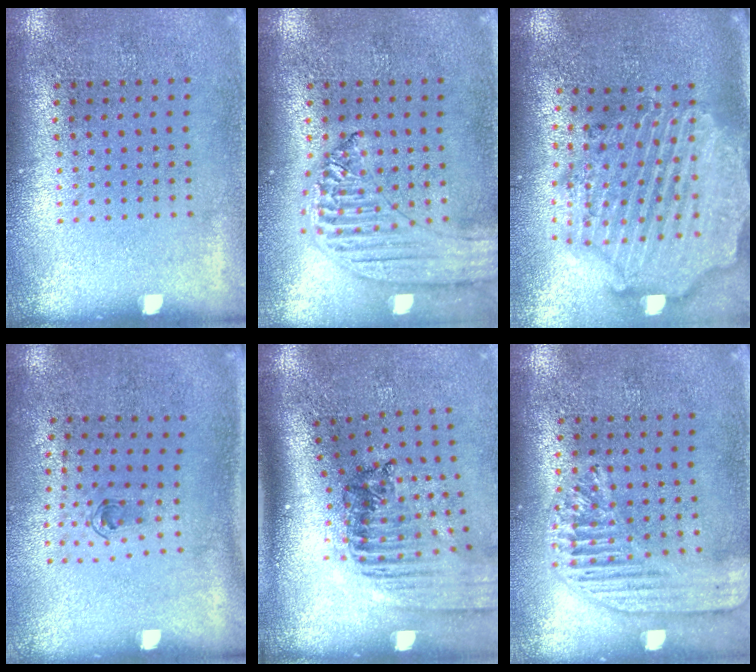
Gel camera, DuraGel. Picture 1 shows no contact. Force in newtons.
{"total": 1.3, "press": 1.3, "slide": 0.1}
{"total": 3.4, "press": 2.9, "slide": 1.8}
{"total": 0.7, "press": 0.4, "slide": 0.6}
{"total": 1.7, "press": 1.4, "slide": 1.0}
{"total": 1.6, "press": 1.5, "slide": 0.6}